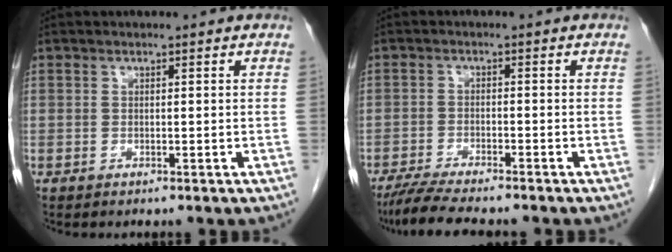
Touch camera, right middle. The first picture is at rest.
{"total": 7.4, "force": [-6.4, 0.4, 3.6], "torque": [-0.065, -0.020, -0.107]}